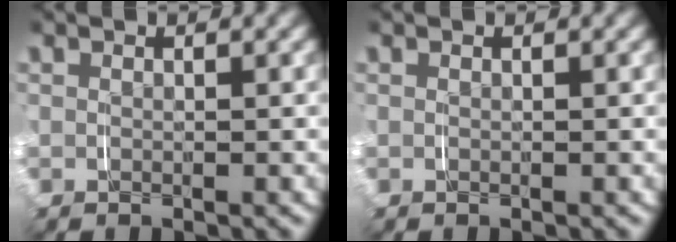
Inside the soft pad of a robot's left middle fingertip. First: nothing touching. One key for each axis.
{"total": 0.0}